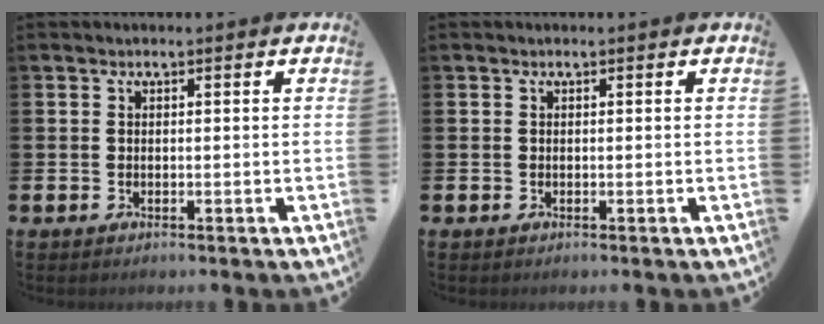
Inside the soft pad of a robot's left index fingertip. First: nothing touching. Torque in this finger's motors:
{"motor_torque": [0.00, 0.00, 0.00, 0.00]}